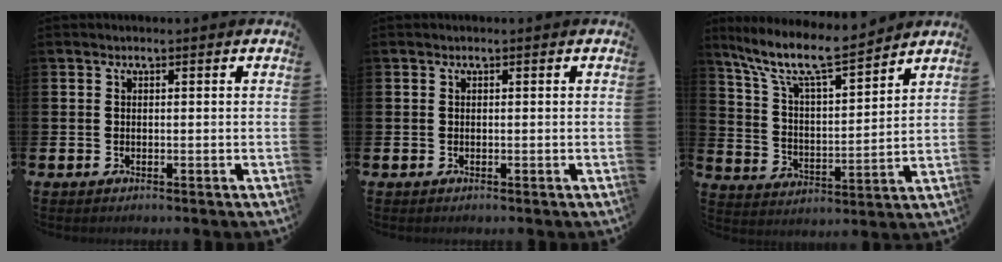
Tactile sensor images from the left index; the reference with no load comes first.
{"total": 0.0}
{"total": 10.1, "force": [8.8, 1.6, 4.7], "torque": [-0.123, -0.053, 0.150]}